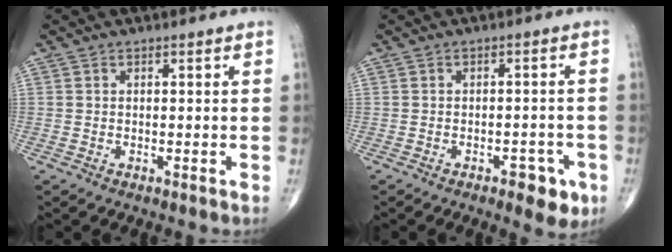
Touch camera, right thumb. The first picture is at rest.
{"total": 5.4, "force": [-2.8, 2.6, 3.9], "torque": [-0.030, 0.013, -0.031]}